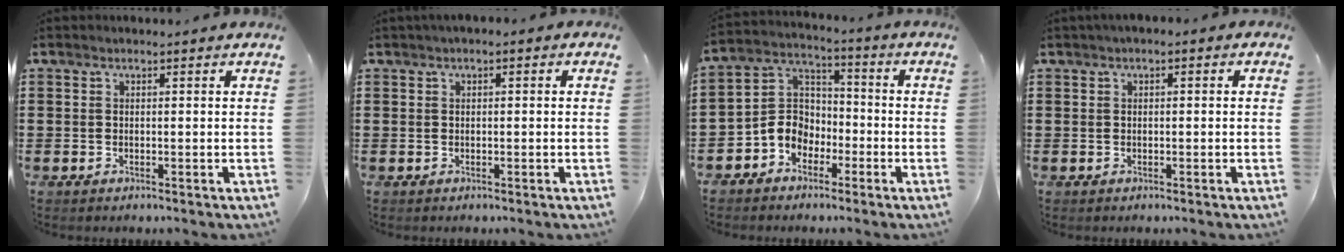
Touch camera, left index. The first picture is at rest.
{"total": 0.7, "force": [-0.2, 0.3, 0.6], "torque": [-0.011, 0.002, -0.004]}
{"total": 6.3, "force": [-3.2, 5.1, 1.8], "torque": [-0.064, 0.009, -0.072]}
{"total": 0.8, "force": [-0.3, 0.4, 0.6], "torque": [-0.012, 0.001, -0.007]}